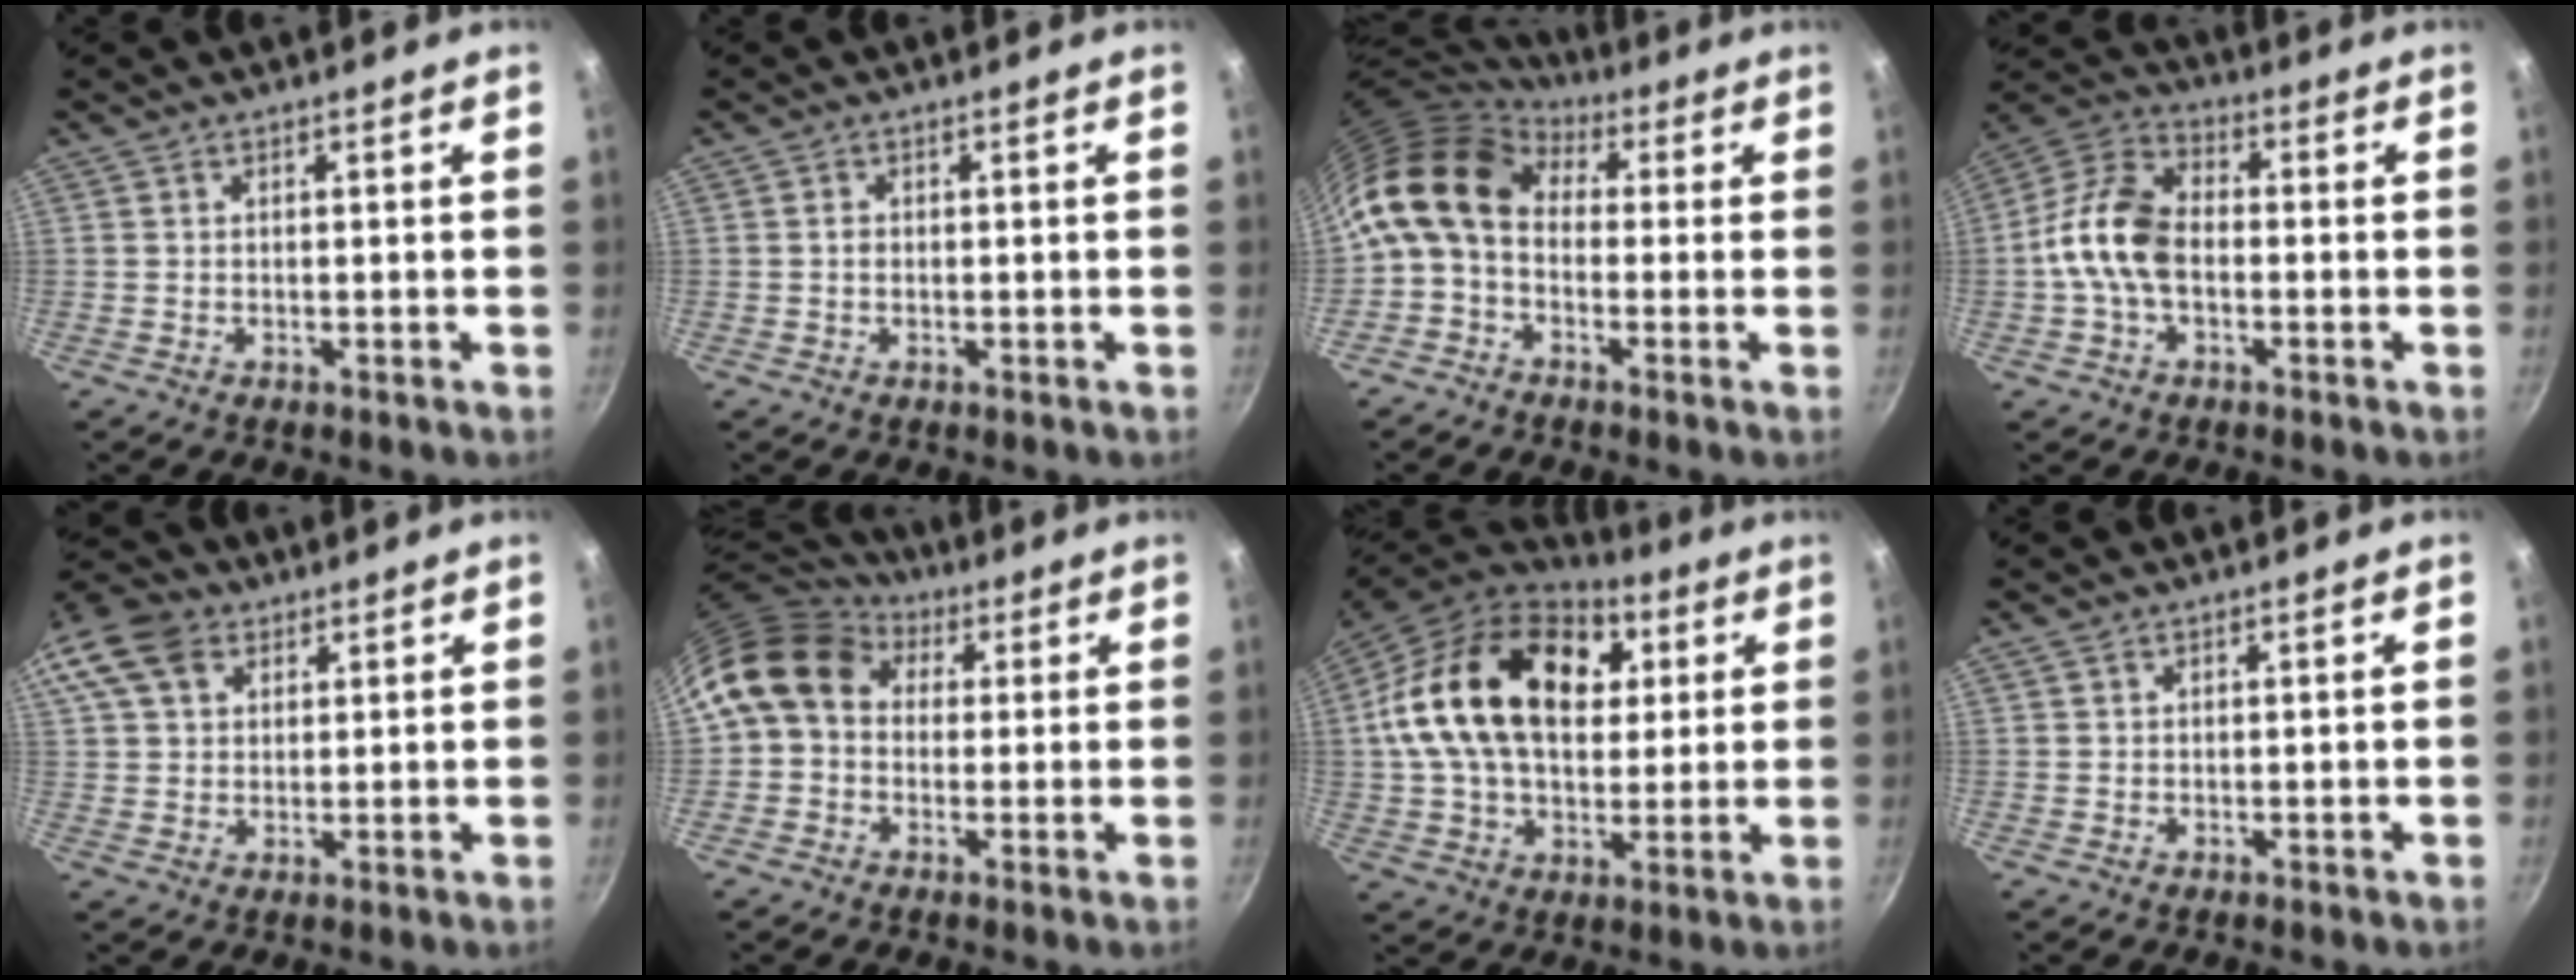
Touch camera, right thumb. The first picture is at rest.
{"total": 1.0, "force": [0.0, 0.8, 0.6], "torque": [-0.009, 0.004, -0.002]}
{"total": 12.6, "force": [1.5, 9.0, 8.7], "torque": [-0.155, 0.026, 0.002]}
{"total": 12.1, "force": [-1.6, 7.7, 9.2], "torque": [-0.161, 0.039, -0.051]}
{"total": 14.4, "force": [6.3, 10.6, 7.6], "torque": [-0.158, 0.022, 0.108]}
{"total": 13.3, "force": [3.3, 10.6, 7.3], "torque": [-0.113, 0.025, 0.038]}
{"total": 26.4, "force": [6.5, 17.5, 18.6], "torque": [-0.308, 0.013, 0.100]}
{"total": 0.6, "force": [0.4, 0.4, 0.3], "torque": [-0.005, 0.001, 0.007]}